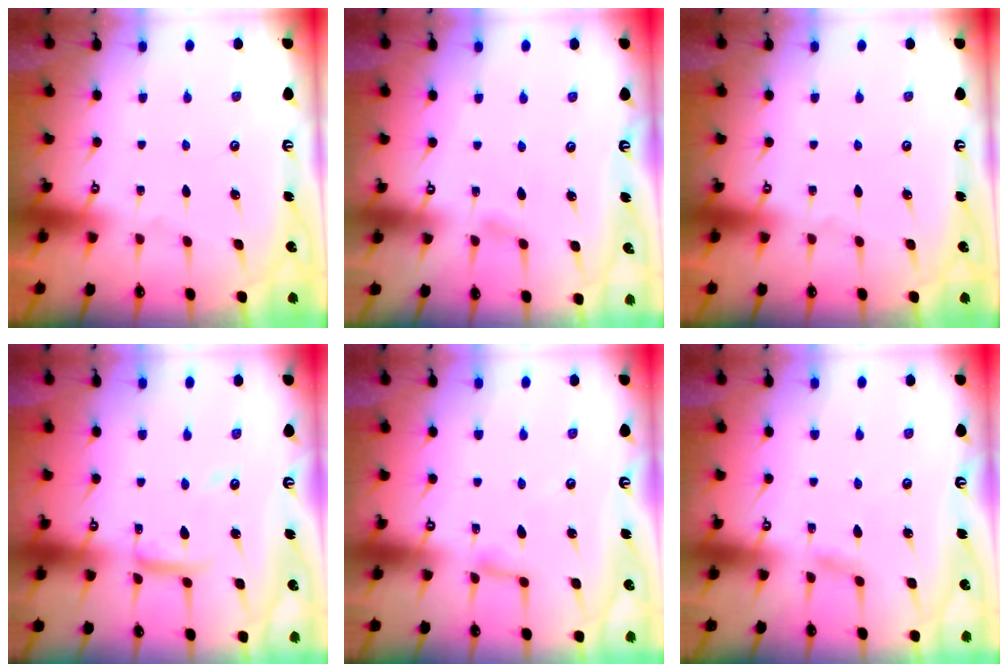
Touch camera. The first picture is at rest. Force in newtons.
{"total": 3.9, "press": 3.8, "slide": 0.3}
{"total": 0.0}
{"total": 7.7, "press": 7.7, "slide": 0.3}
{"total": 2.4, "press": 2.4, "slide": 0.2}
{"total": 2.8, "press": 2.8, "slide": 0.4}